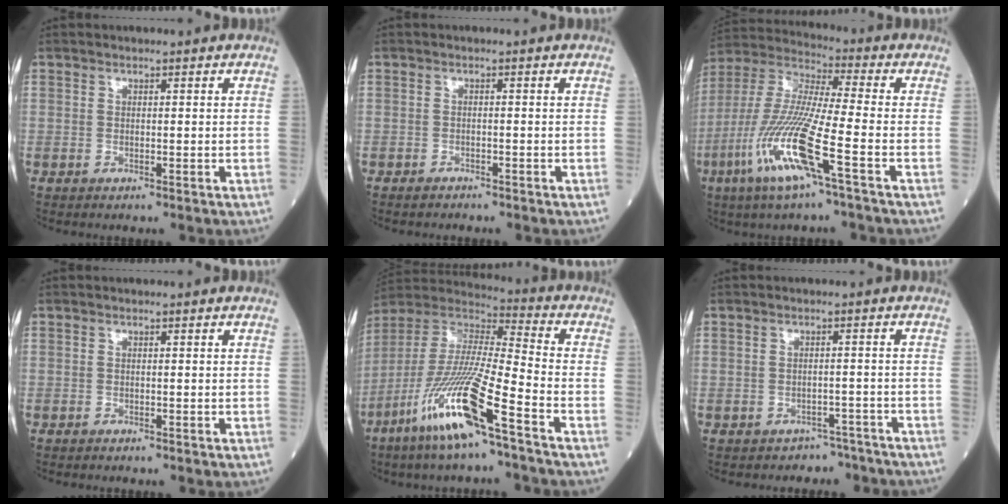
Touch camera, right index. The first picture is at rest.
{"total": 1.2, "force": [-1.1, 0.5, 0.1], "torque": [-0.008, 0.001, -0.020]}
{"total": 15.4, "force": [-6.4, 0.2, 14.0], "torque": [-0.302, -0.019, -0.130]}
{"total": 0.5, "force": [-0.5, 0.1, 0.1], "torque": [-0.006, 0.000, -0.012]}
{"total": 17.9, "force": [-9.5, 0.5, 15.1], "torque": [-0.337, -0.044, -0.191]}
{"total": 4.9, "force": [-4.3, 2.4, -0.4], "torque": [0.009, 0.020, -0.052]}